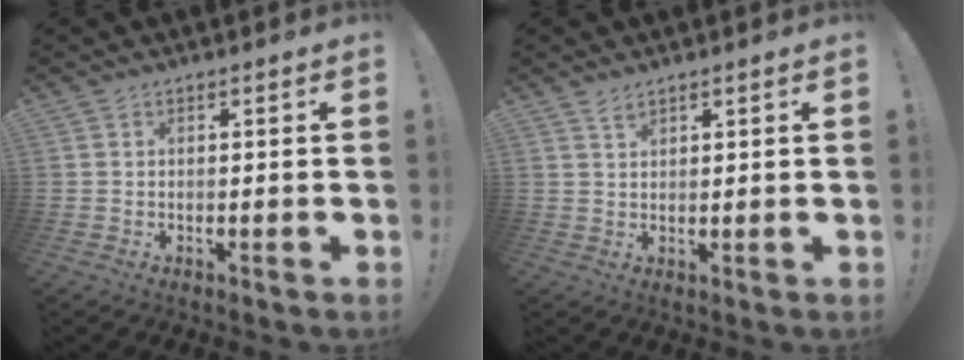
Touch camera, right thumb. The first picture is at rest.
{"total": 2.0, "force": [1.7, 0.7, 0.7], "torque": [-0.009, -0.009, 0.031]}